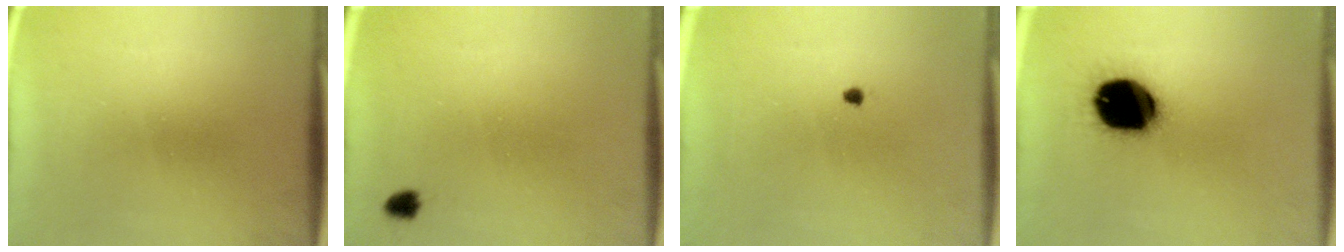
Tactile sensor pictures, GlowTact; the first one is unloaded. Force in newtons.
{"total": 1.5}
{"total": 1.0}
{"total": 20.2}